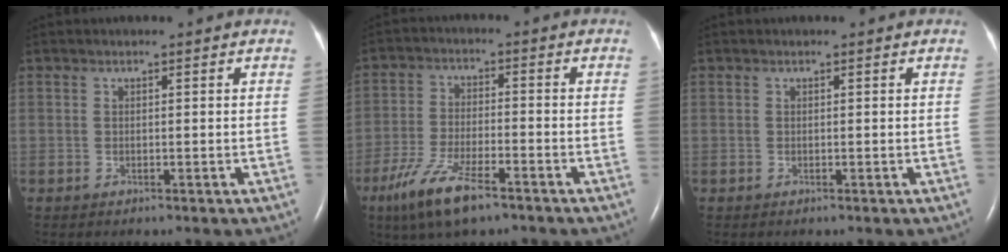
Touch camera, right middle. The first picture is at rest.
{"total": 9.5, "force": [-6.1, 2.2, 6.9], "torque": [-0.144, -0.017, -0.110]}
{"total": 0.0}